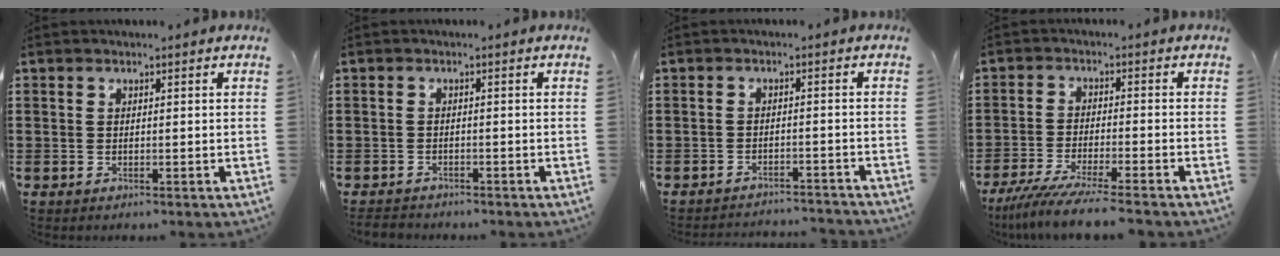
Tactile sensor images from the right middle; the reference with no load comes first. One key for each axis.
{"total": 1.2, "fx": -1.2, "fy": 0.2, "fz": 0.0, "tx": -0.005, "ty": -0.001, "tz": -0.025}
{"total": 2.4, "fx": -2.4, "fy": -0.1, "fz": 0.1, "tx": -0.007, "ty": 0.000, "tz": -0.051}
{"total": 5.8, "fx": -5.1, "fy": -0.5, "fz": 2.6, "tx": -0.061, "ty": -0.024, "tz": -0.100}